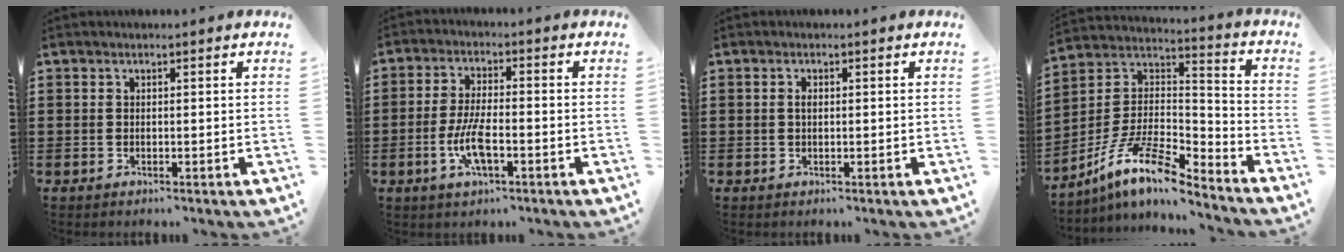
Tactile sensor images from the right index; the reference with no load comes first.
{"total": 6.6, "force": [-2.1, 2.1, 5.9], "torque": [-0.132, -0.008, -0.044]}
{"total": 1.0, "force": [0.1, 0.5, 0.9], "torque": [-0.019, 0.002, 0.001]}
{"total": 11.4, "force": [-8.5, 2.7, 7.1], "torque": [-0.152, 0.007, -0.172]}